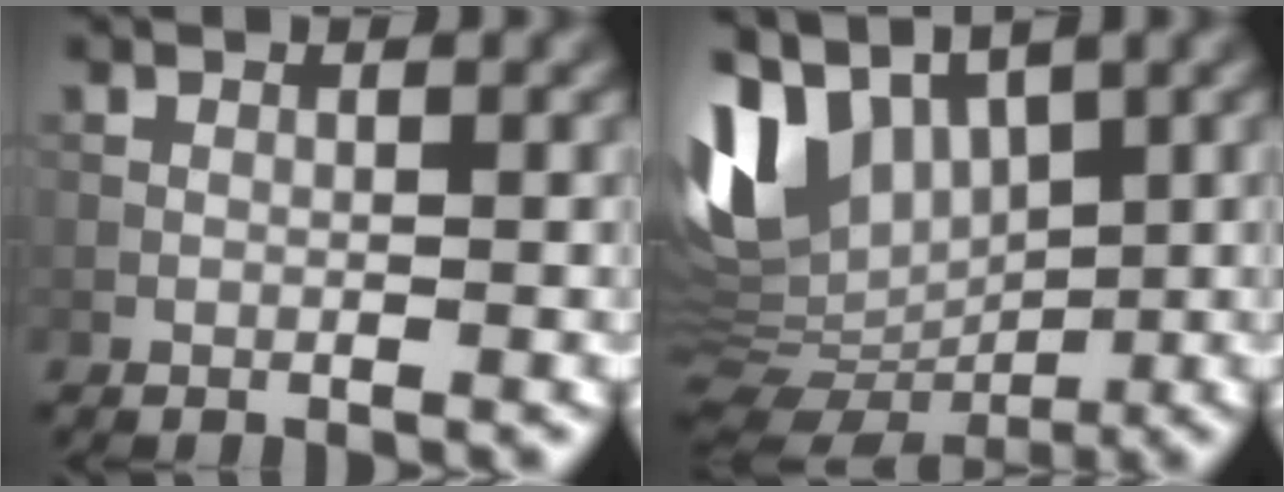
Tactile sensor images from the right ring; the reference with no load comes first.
{"total": 10.5, "force": [2.6, 6.7, 7.7], "torque": [-0.167, 0.010, 0.042]}